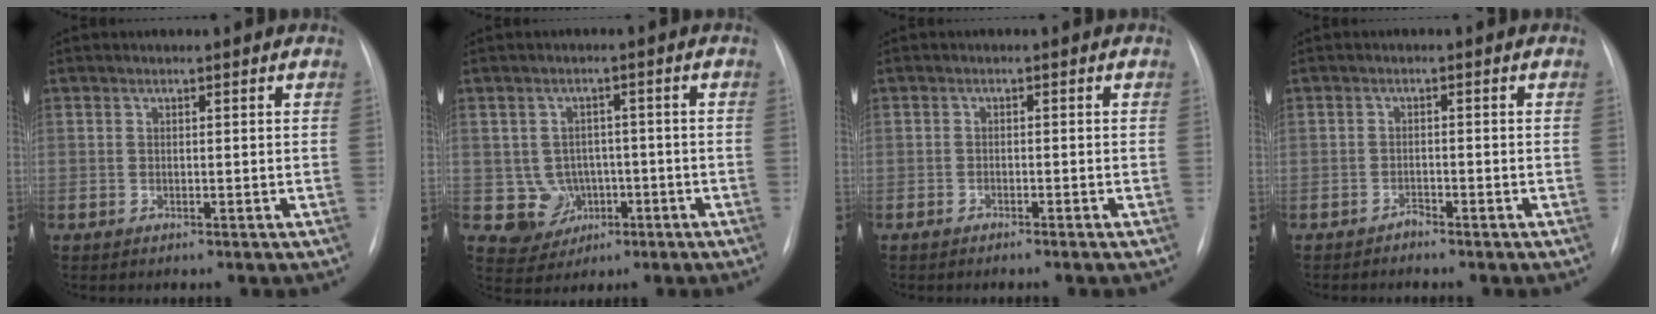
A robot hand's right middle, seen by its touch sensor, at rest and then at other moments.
{"total": 5.2, "force": [-1.1, 5.0, 0.8], "torque": [-0.011, 0.011, -0.007]}
{"total": 1.2, "force": [-1.0, -0.4, 0.6], "torque": [-0.011, 0.000, -0.020]}
{"total": 1.0, "force": [-1.0, 0.1, 0.0], "torque": [0.002, 0.001, -0.018]}